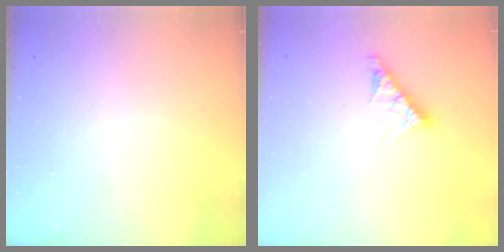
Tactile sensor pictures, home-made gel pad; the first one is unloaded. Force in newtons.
{"total": 8.0, "press": 8.0, "slide": 0.7}